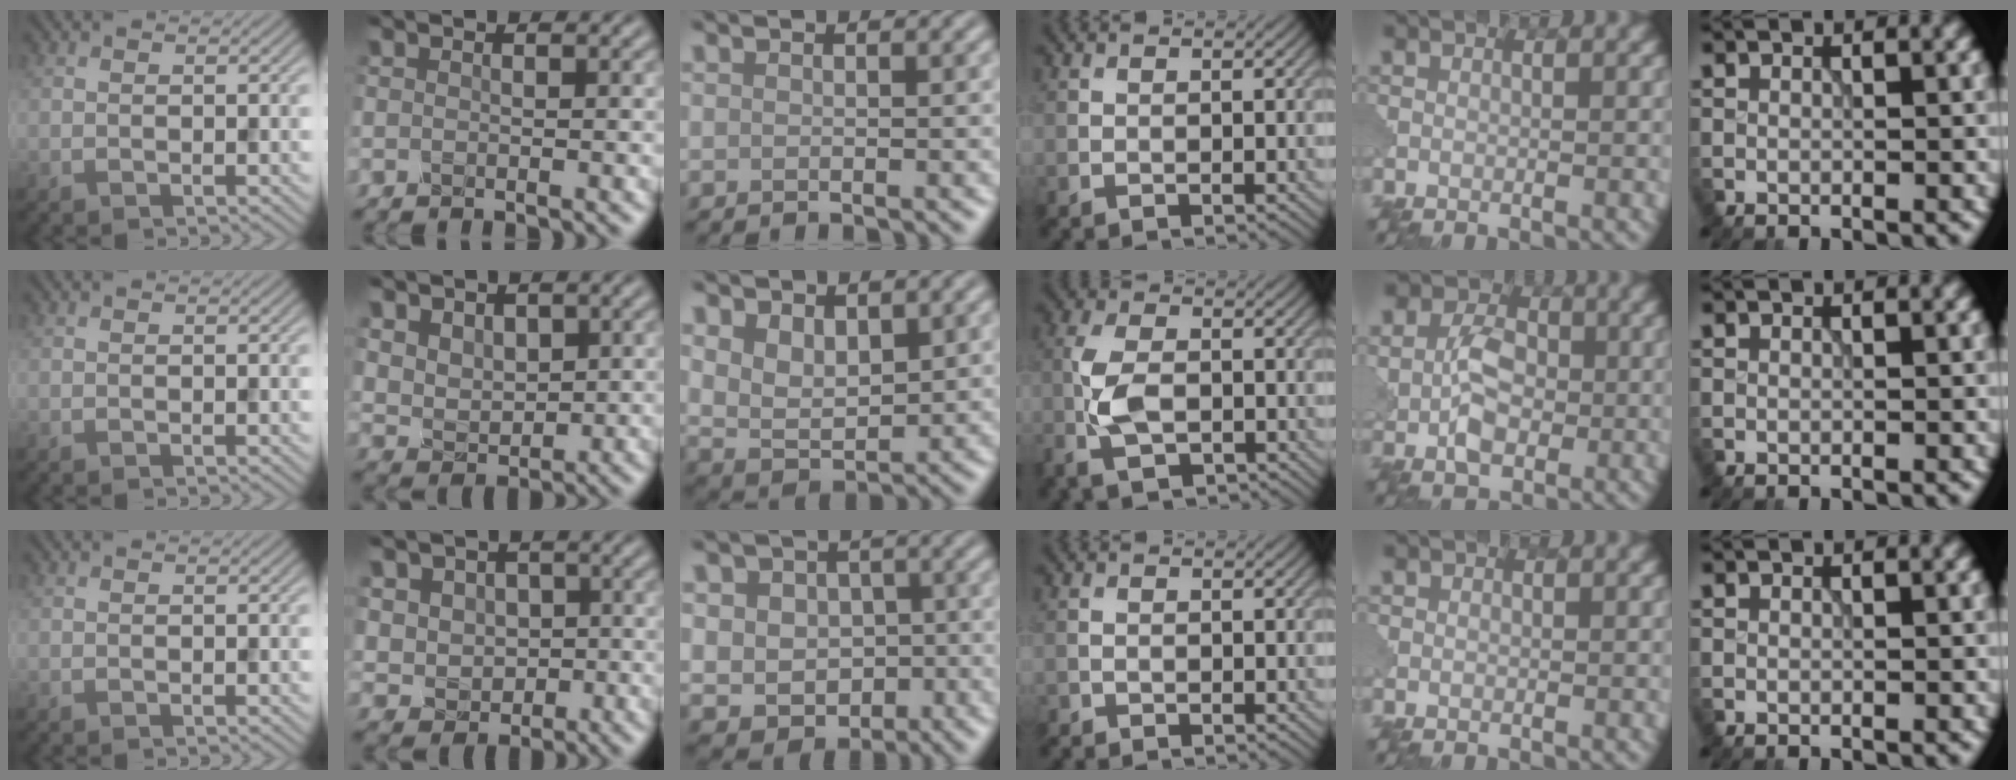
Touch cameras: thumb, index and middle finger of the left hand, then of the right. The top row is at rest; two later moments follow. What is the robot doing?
{"motion": "insert", "object": "pin"}